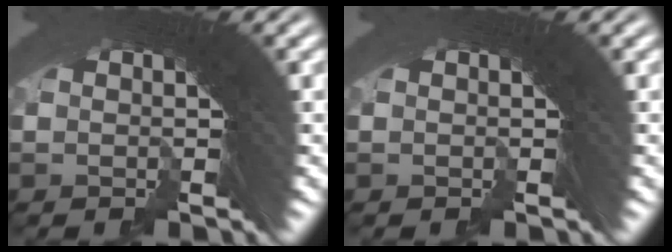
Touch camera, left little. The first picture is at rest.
{"total": 0.0}